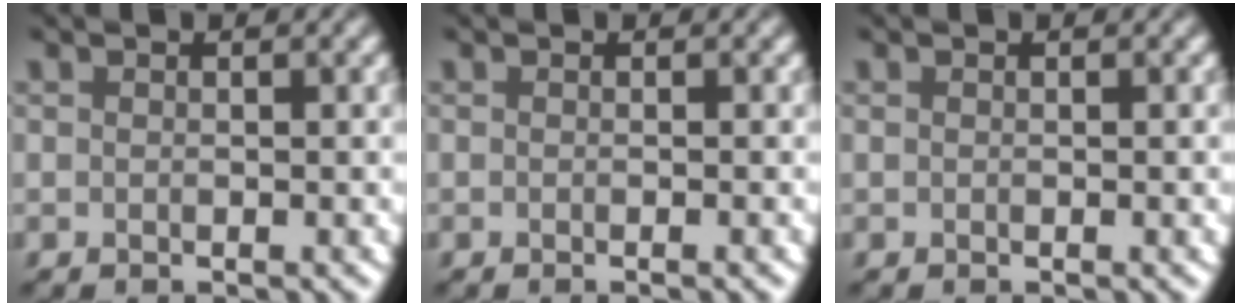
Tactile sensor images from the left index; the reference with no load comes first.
{"total": 0.8, "force": [-0.2, 0.3, 0.7], "torque": [-0.003, -0.004, -0.007]}
{"total": 0.6, "force": [0.0, 0.2, 0.5], "torque": [-0.006, -0.001, 0.002]}